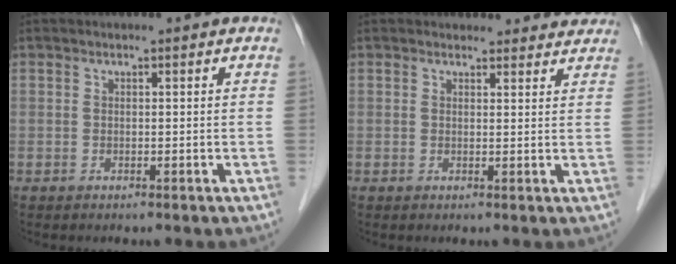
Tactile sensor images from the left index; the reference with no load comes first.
{"total": 6.7, "force": [6.3, 2.2, 0.3], "torque": [0.021, 0.006, 0.052]}